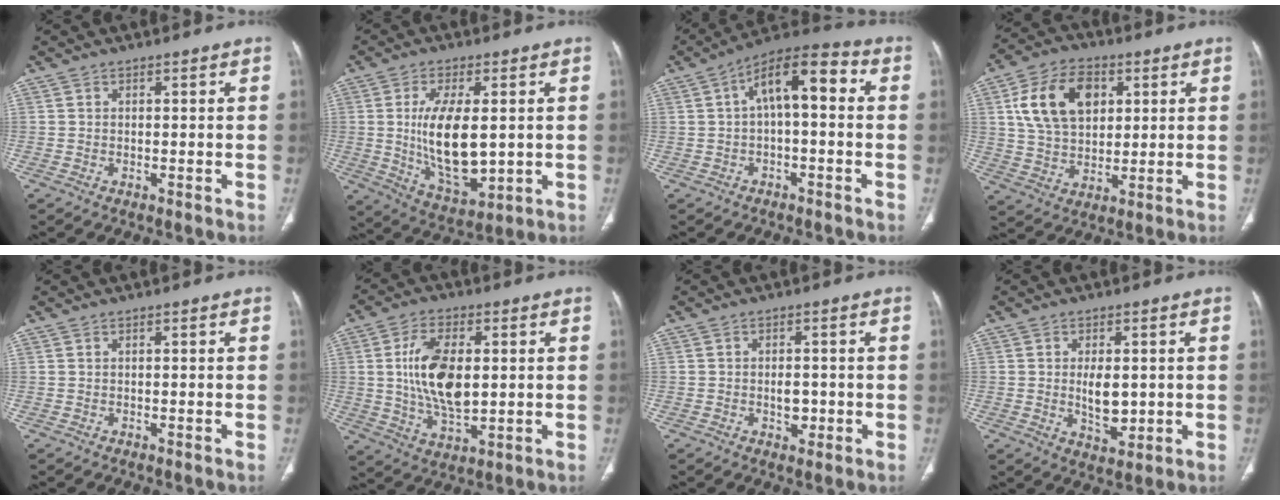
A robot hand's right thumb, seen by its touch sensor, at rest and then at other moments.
{"total": 14.6, "force": [0.6, 6.7, 12.9], "torque": [-0.219, -0.022, 0.027]}
{"total": 11.3, "force": [1.5, 5.0, 10.0], "torque": [-0.147, 0.041, 0.014]}
{"total": 14.7, "force": [4.5, 10.0, 9.8], "torque": [-0.148, -0.001, 0.083]}
{"total": 0.0}
{"total": 13.5, "force": [1.4, 7.1, 11.4], "torque": [-0.207, -0.009, 0.031]}
{"total": 3.3, "force": [-0.6, 2.2, 2.4], "torque": [-0.020, 0.005, -0.004]}
{"total": 6.6, "force": [0.1, 3.6, 5.5], "torque": [-0.074, -0.009, 0.011]}